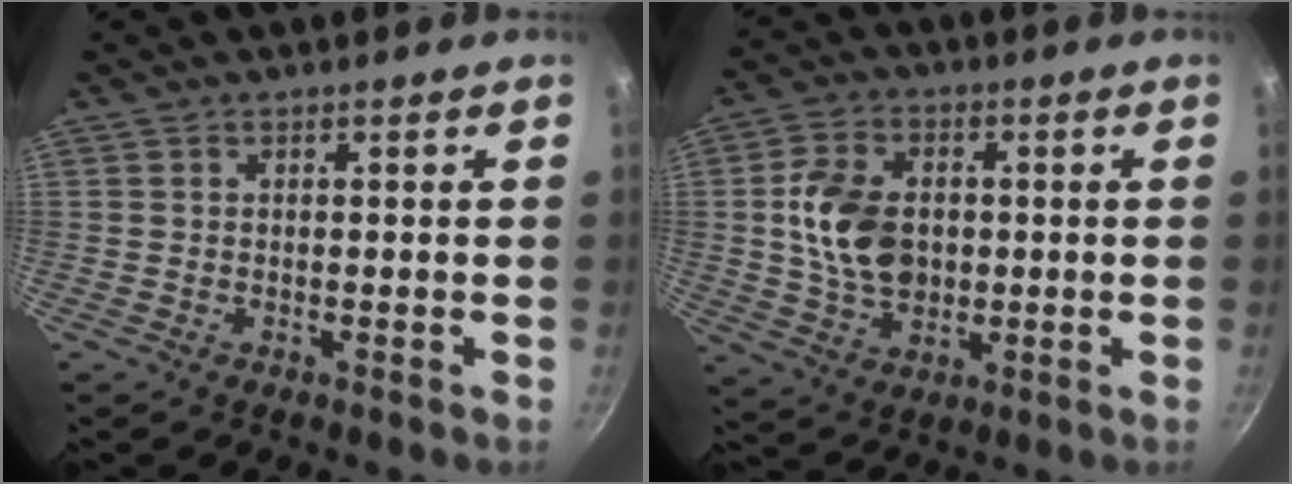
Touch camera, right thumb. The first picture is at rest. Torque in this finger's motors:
{"motor_torque": [-0.12, 0.63, 0.91, 0.69, 0.25]}